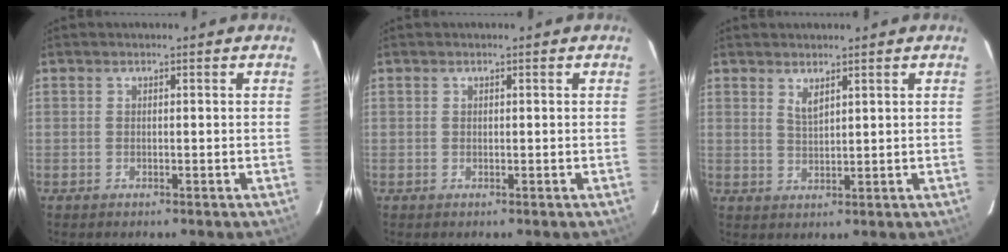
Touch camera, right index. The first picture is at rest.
{"total": 0.0}
{"total": 2.4, "force": [1.8, 0.5, 1.5], "torque": [-0.027, -0.003, 0.031]}